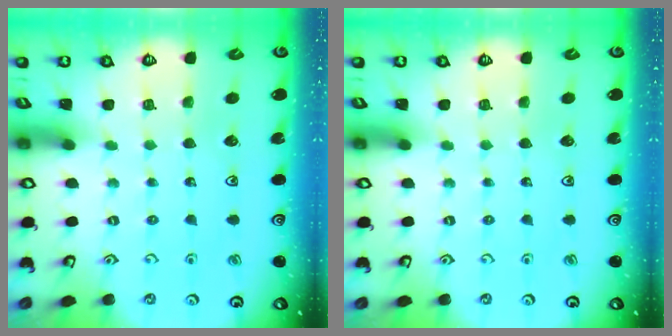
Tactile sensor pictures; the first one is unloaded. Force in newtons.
{"total": 0.0}